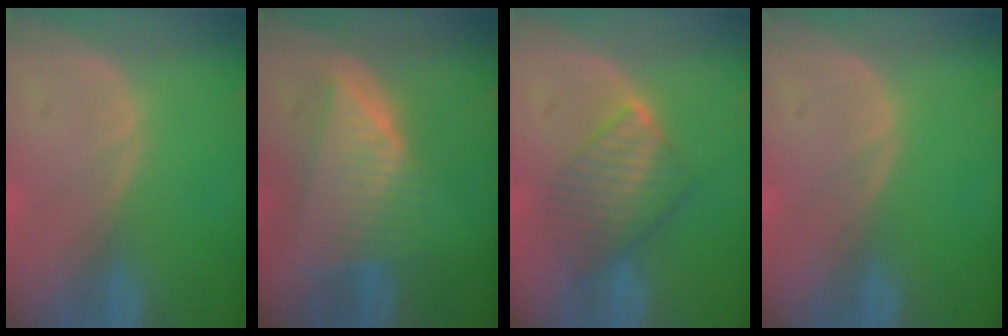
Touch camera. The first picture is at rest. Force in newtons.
{"total": 7.6, "press": 7.0, "slide": 3.0}
{"total": 6.5, "press": 6.5, "slide": 1.0}
{"total": 0.0}